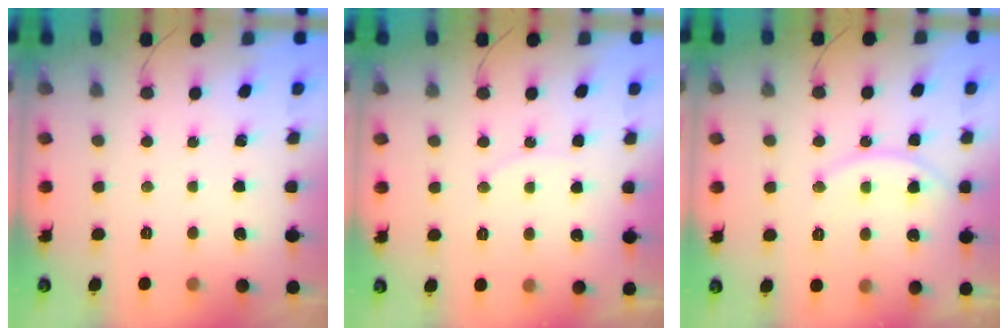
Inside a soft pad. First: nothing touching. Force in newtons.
{"total": 5.0, "press": 5.0, "slide": 0.6}
{"total": 12.5, "press": 12.5, "slide": 0.8}